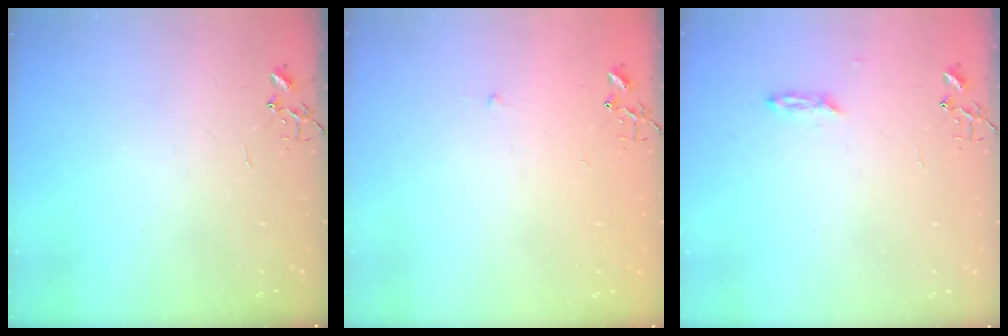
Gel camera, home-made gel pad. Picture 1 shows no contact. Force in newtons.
{"total": 2.3, "press": 2.3, "slide": 0.3}
{"total": 2.3, "press": 2.2, "slide": 0.4}